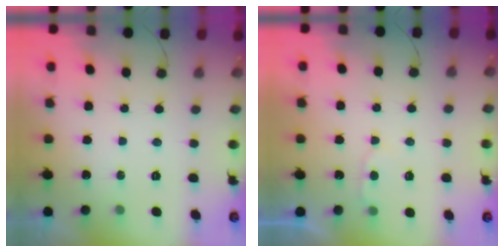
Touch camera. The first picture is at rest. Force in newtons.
{"total": 2.7, "press": 2.7, "slide": 0.3}